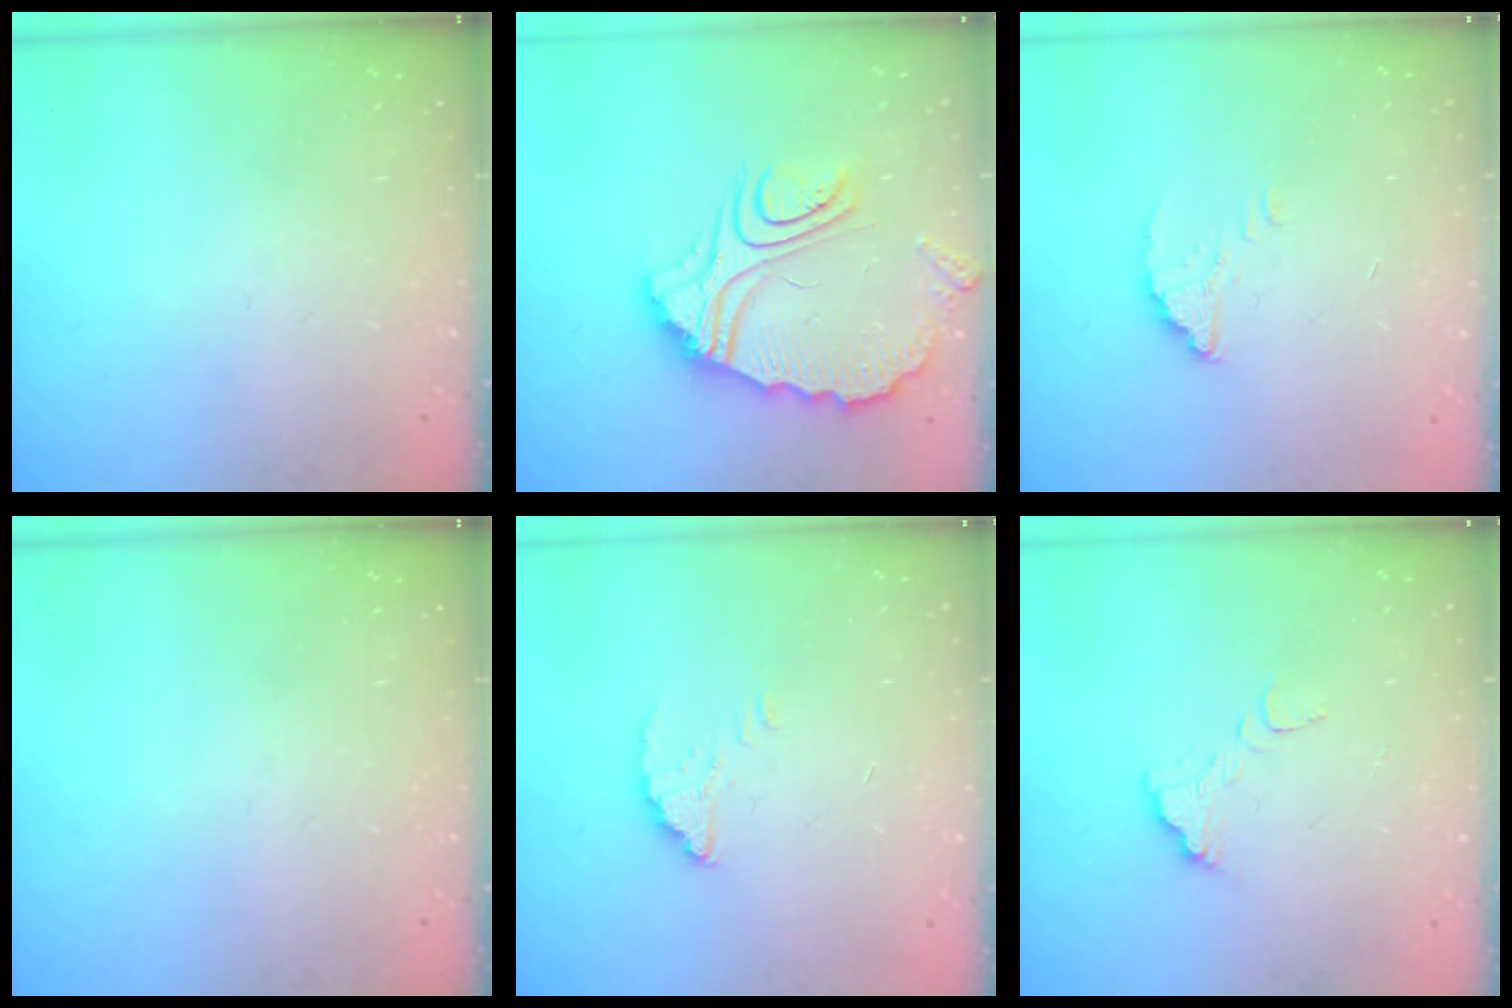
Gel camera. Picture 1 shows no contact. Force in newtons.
{"total": 15.7, "press": 15.7, "slide": 1.3}
{"total": 2.1, "press": 2.1, "slide": 0.2}
{"total": 0.0}
{"total": 2.1, "press": 2.1, "slide": 0.2}
{"total": 5.6, "press": 5.6, "slide": 0.3}